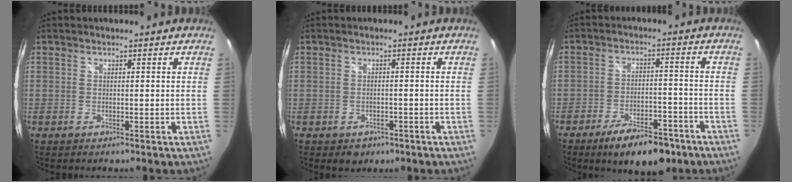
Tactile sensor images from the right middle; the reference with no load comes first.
{"total": 3.4, "force": [-1.7, 2.6, 1.3], "torque": [-0.033, -0.006, -0.016]}
{"total": 11.6, "force": [-8.2, 4.3, 6.9], "torque": [-0.127, -0.003, -0.120]}